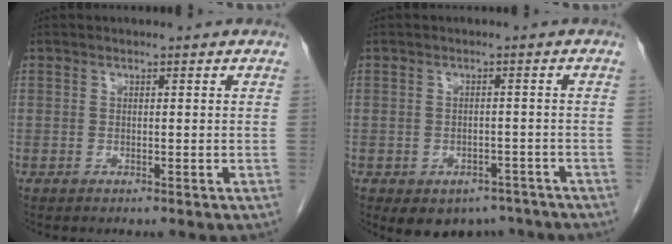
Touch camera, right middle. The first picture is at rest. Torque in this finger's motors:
{"motor_torque": [0.08, -0.08, 0.05, 0.03]}